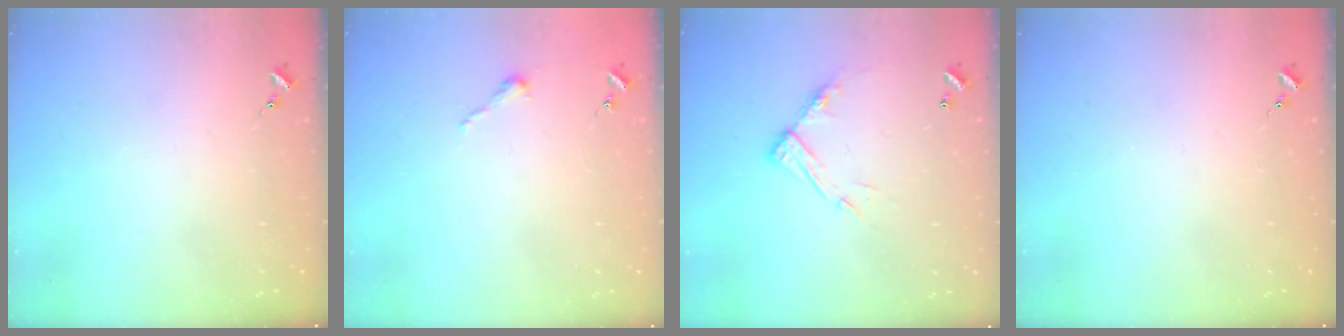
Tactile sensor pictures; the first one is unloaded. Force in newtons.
{"total": 2.5, "press": 2.5, "slide": 0.2}
{"total": 11.5, "press": 11.4, "slide": 0.8}
{"total": 0.0}